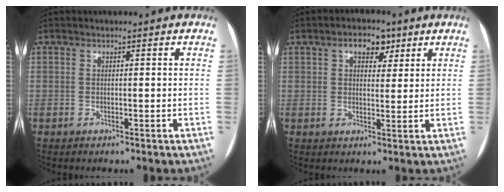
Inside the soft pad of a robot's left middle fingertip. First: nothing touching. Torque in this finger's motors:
{"motor_torque": [0.07, -0.04, 0.02, 0.01]}